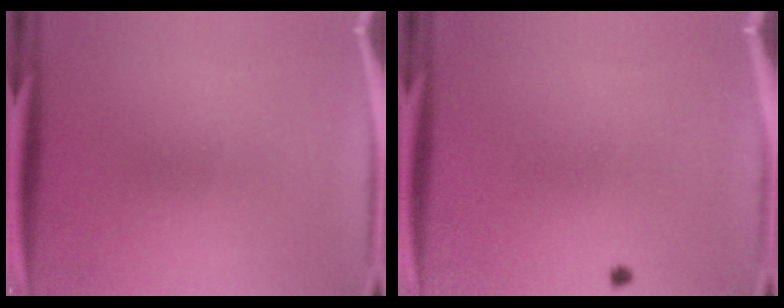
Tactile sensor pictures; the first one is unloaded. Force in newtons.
{"total": 0.5}